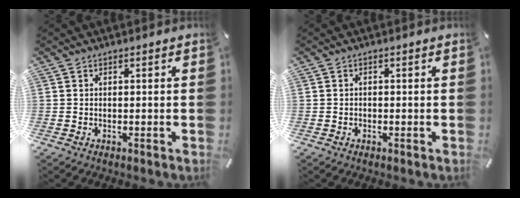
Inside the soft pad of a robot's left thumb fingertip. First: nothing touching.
{"total": 0.6, "force": [-0.2, 0.4, 0.4], "torque": [-0.009, 0.001, -0.004]}